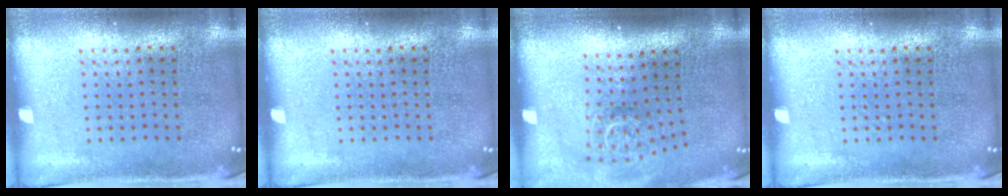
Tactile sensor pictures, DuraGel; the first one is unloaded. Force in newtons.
{"total": 0.0}
{"total": 1.8, "press": 1.3, "slide": 1.2}
{"total": 0.0}